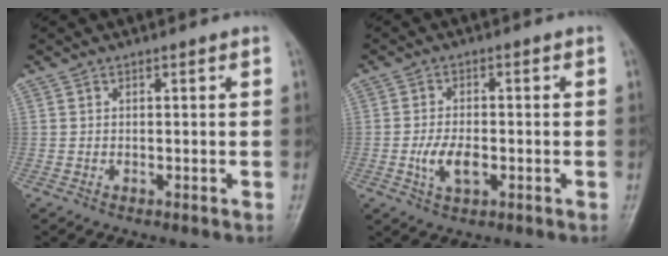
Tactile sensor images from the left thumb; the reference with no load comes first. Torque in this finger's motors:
{"motor_torque": [-0.17, 0.62, 0.69, 0.19, 0.08]}